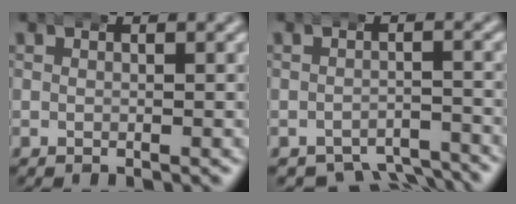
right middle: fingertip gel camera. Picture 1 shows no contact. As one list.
[{"total": 6.0, "force": [-5.6, 1.9, 1.3], "torque": [0.000, -0.016, -0.087]}]